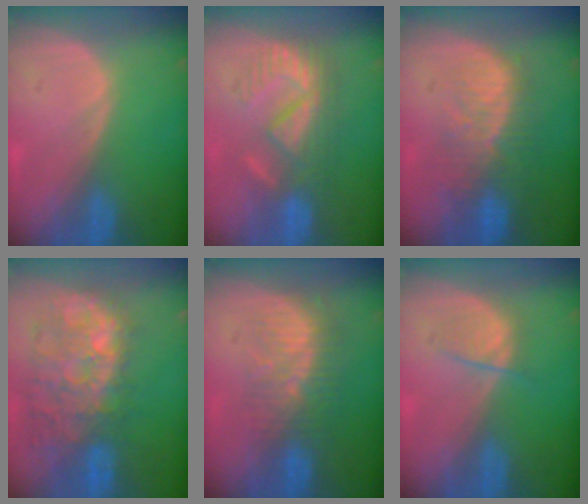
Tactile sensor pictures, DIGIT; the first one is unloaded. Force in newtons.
{"total": 8.3, "press": 7.8, "slide": 2.8}
{"total": 10.1, "press": 8.5, "slide": 5.6}
{"total": 11.3, "press": 10.5, "slide": 4.1}
{"total": 8.3, "press": 7.4, "slide": 3.7}
{"total": 2.6, "press": 2.5, "slide": 0.5}